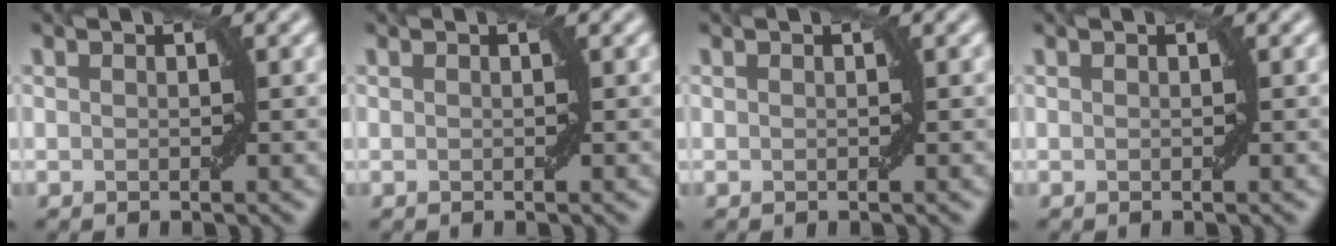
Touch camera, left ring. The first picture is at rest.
{"total": 0.0}
{"total": 0.0}
{"total": 0.0}